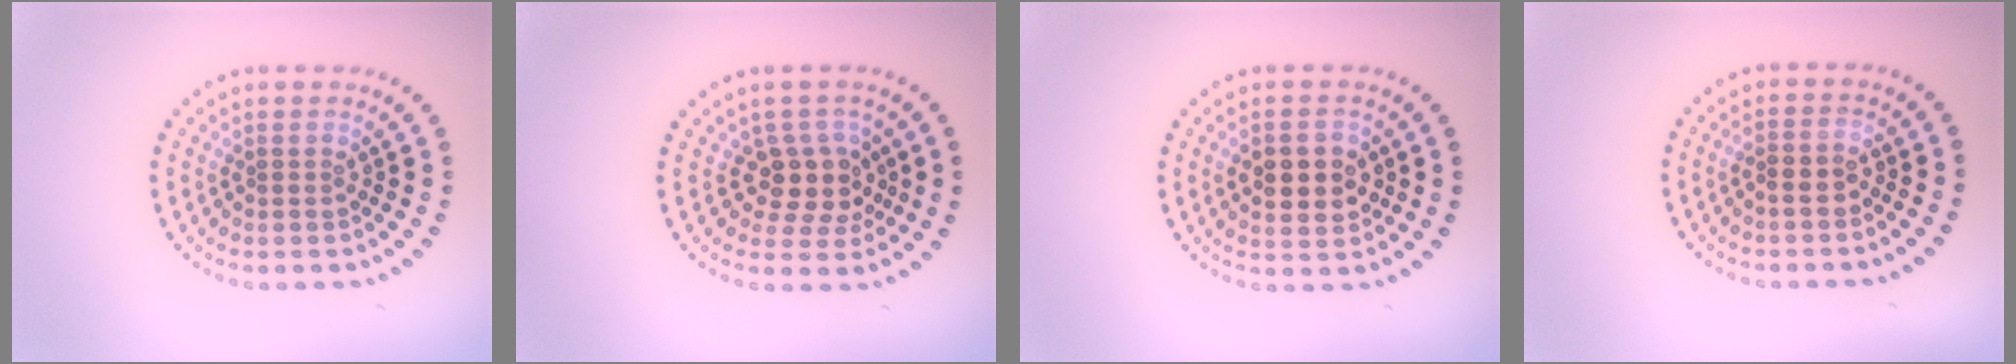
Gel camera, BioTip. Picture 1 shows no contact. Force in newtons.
{"total": 3.5, "press": 2.8, "slide": 2.0}
{"total": 3.7, "press": 3.7, "slide": 0.4}
{"total": 1.3, "press": 1.2, "slide": 0.6}